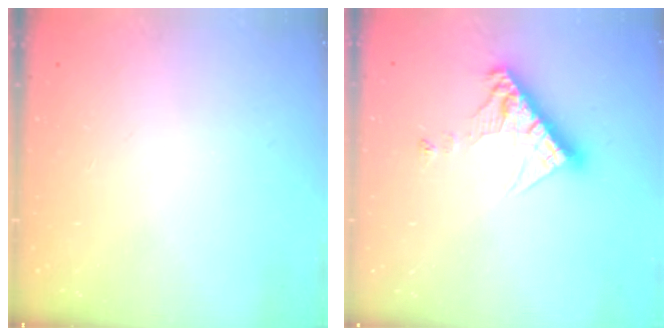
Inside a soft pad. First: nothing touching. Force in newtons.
{"total": 11.3, "press": 11.2, "slide": 1.0}